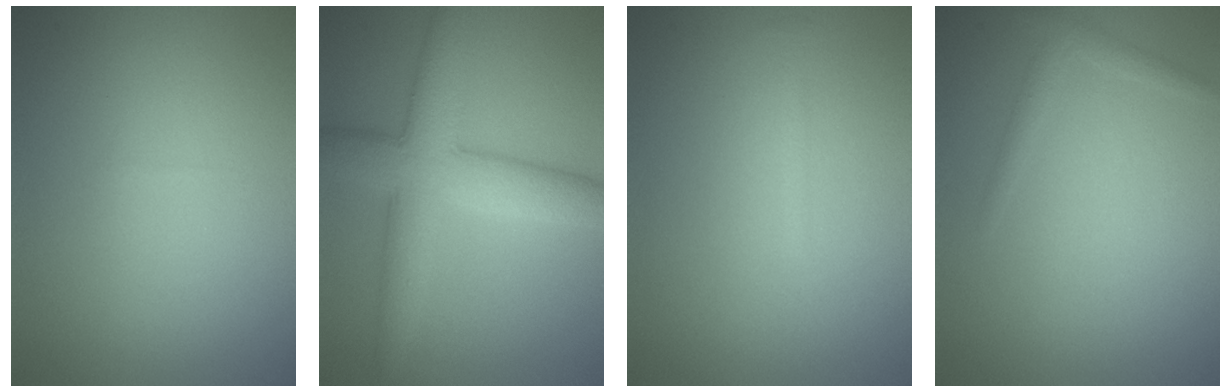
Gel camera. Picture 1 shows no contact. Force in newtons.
{"total": 7.0, "press": 7.0, "slide": 0.1}
{"total": 0.5, "press": 0.5, "slide": 0.0}
{"total": 1.2, "press": 1.2, "slide": 0.1}